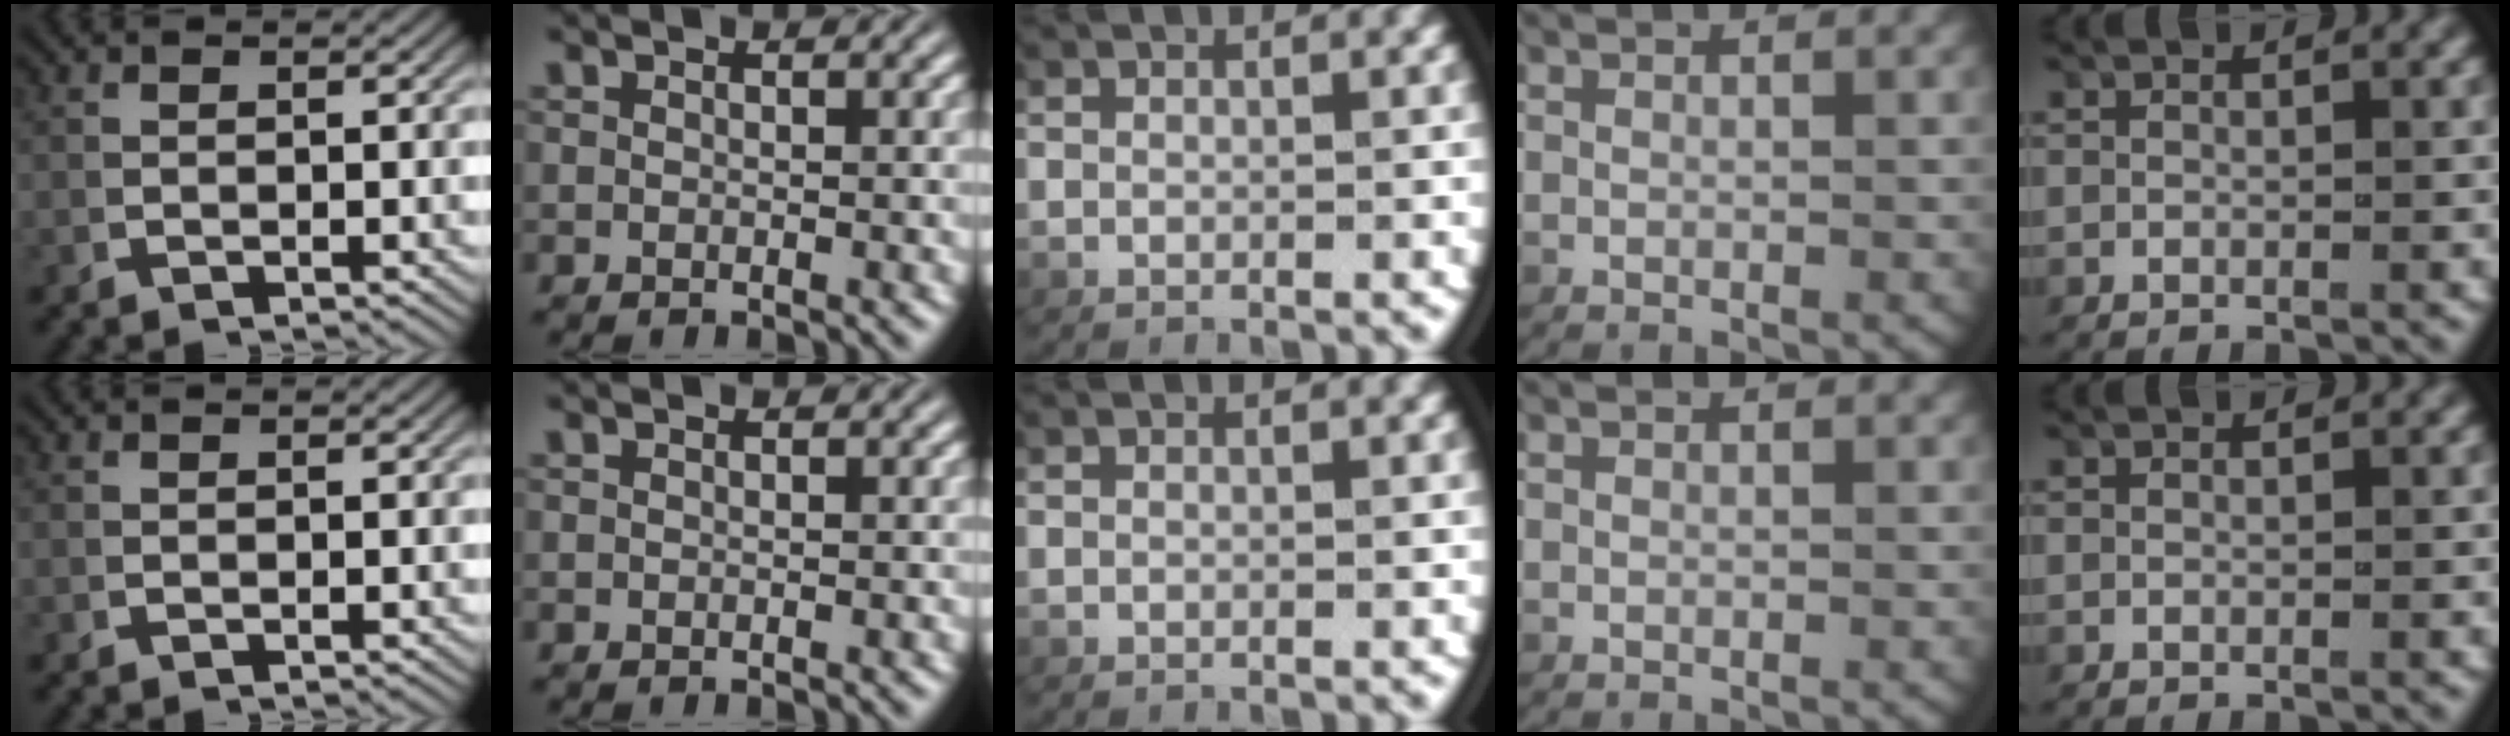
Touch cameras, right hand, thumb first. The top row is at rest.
{}